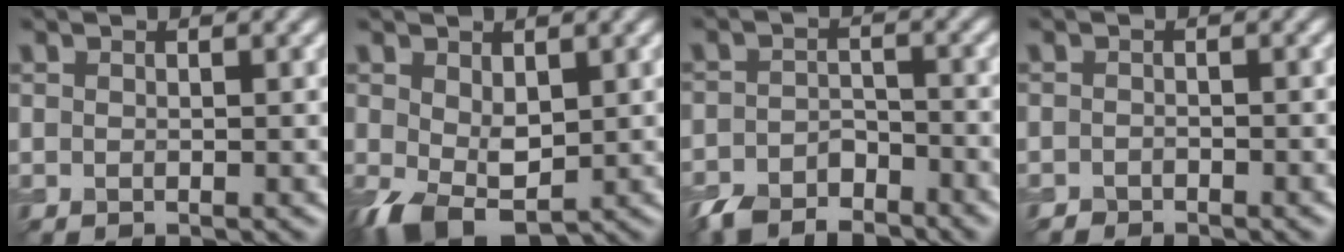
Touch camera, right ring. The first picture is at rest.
{"total": 4.8, "force": [-0.5, 3.2, 3.6], "torque": [-0.085, -0.013, -0.003]}
{"total": 4.3, "force": [-3.6, 1.8, 1.5], "torque": [-0.027, -0.004, -0.074]}
{"total": 1.0, "force": [-0.9, 0.4, 0.0], "torque": [0.002, 0.002, -0.016]}